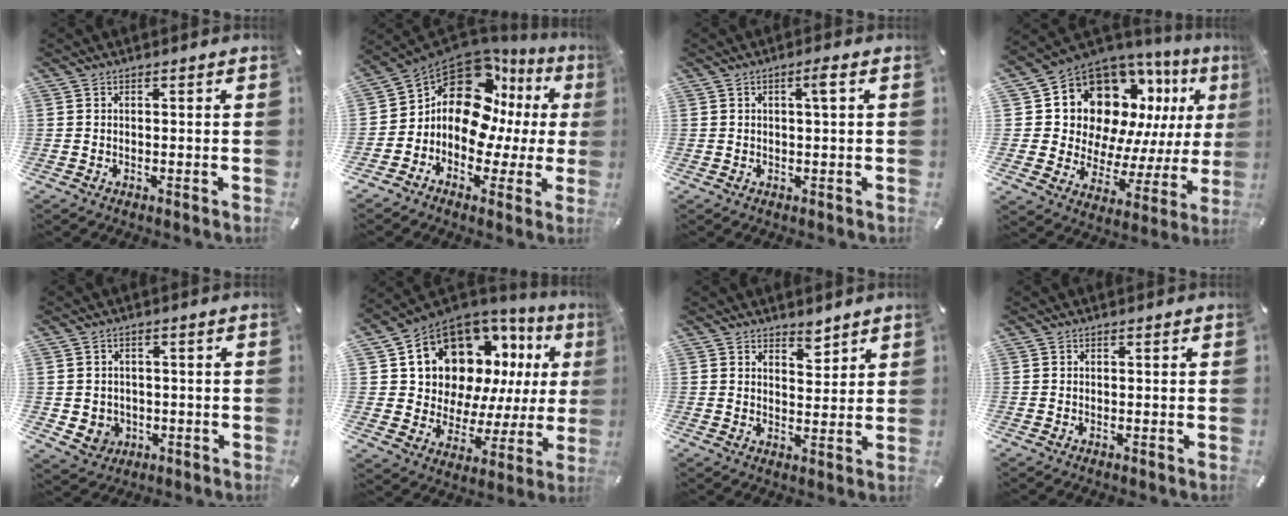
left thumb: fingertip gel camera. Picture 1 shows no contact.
{"total": 15.0, "force": [4.9, 10.6, 9.4], "torque": [-0.186, -0.058, 0.077]}
{"total": 2.7, "force": [0.8, 0.3, 2.5], "torque": [-0.049, 0.003, 0.011]}
{"total": 14.7, "force": [8.1, 10.8, 5.7], "torque": [-0.101, -0.087, 0.159]}
{"total": 4.5, "force": [0.0, 4.5, 0.5], "torque": [-0.009, -0.003, -0.001]}
{"total": 14.2, "force": [8.3, 10.0, 5.8], "torque": [-0.104, -0.079, 0.160]}
{"total": 4.1, "force": [3.6, 1.8, 0.3], "torque": [0.017, -0.030, 0.063]}
{"total": 0.0}